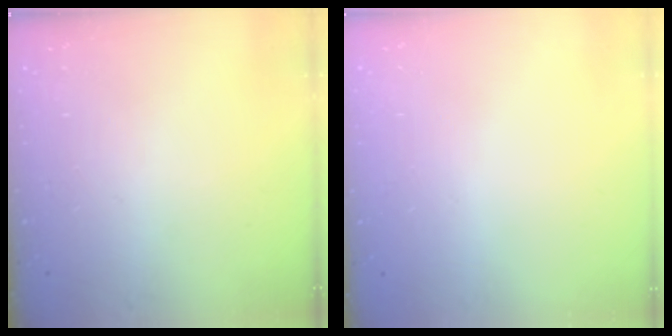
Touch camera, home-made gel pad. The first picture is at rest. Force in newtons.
{"total": 0.0}